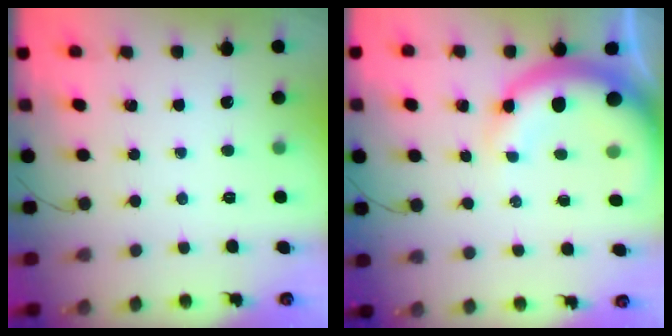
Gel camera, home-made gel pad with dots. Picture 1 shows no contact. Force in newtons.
{"total": 11.2, "press": 11.0, "slide": 2.2}